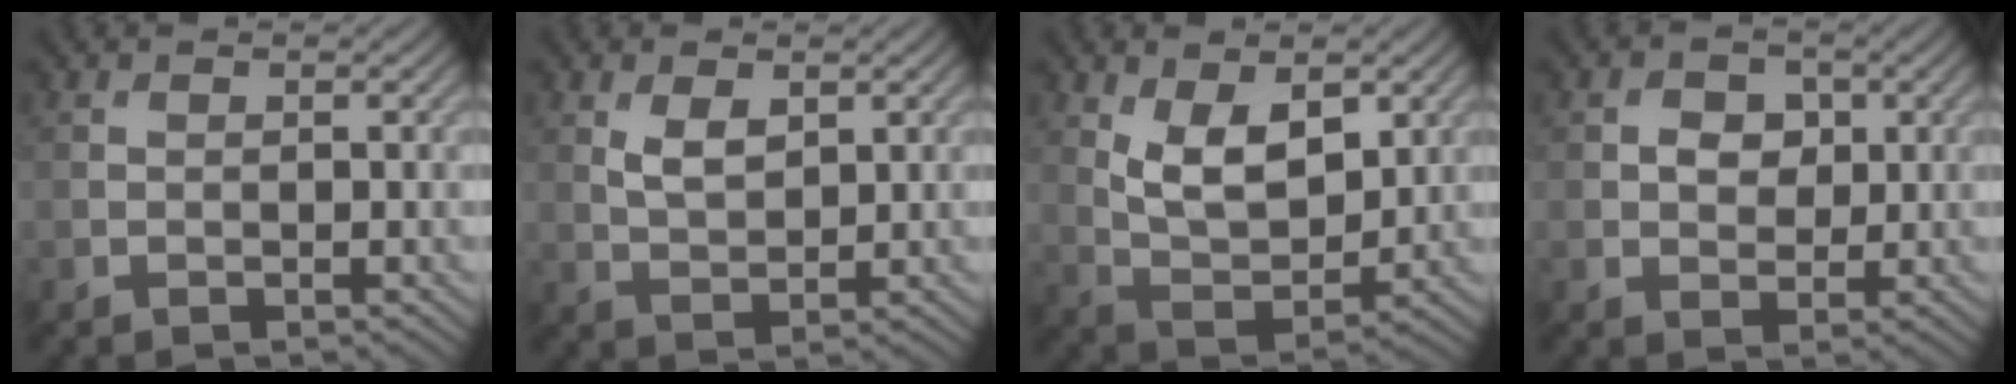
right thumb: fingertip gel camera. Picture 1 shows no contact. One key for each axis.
{"total": 3.1, "fx": 1.4, "fy": 1.7, "fz": 2.3, "tx": -0.052, "ty": -0.005, "tz": 0.032}
{"total": 7.8, "fx": 2.9, "fy": 4.1, "fz": 6.0, "tx": -0.116, "ty": -0.010, "tz": 0.058}
{"total": 3.0, "fx": 0.5, "fy": 2.5, "fz": 1.7, "tx": -0.034, "ty": 0.000, "tz": 0.001}